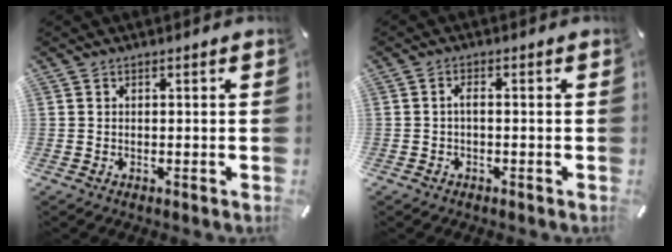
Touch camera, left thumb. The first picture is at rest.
{"total": 1.9, "force": [-0.7, 0.8, 1.6], "torque": [-0.032, 0.004, -0.013]}